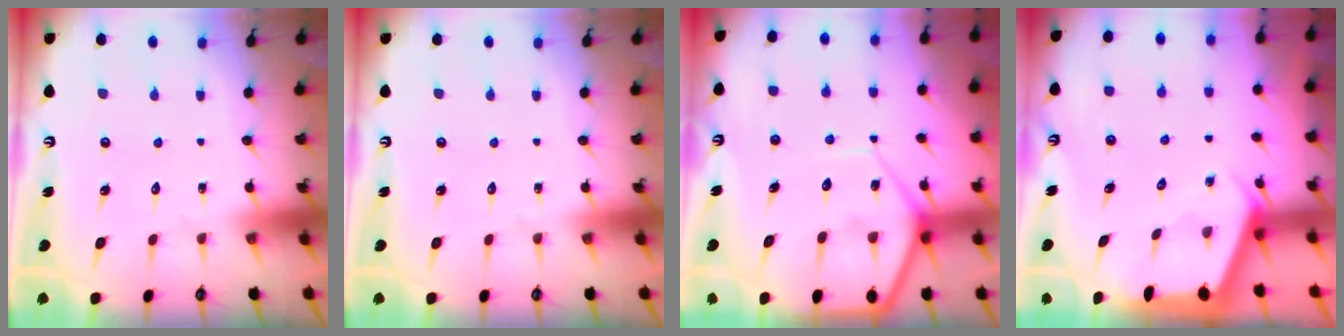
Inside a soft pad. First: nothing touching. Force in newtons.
{"total": 0.0}
{"total": 9.4, "press": 9.3, "slide": 0.9}
{"total": 2.4, "press": 2.4, "slide": 0.3}